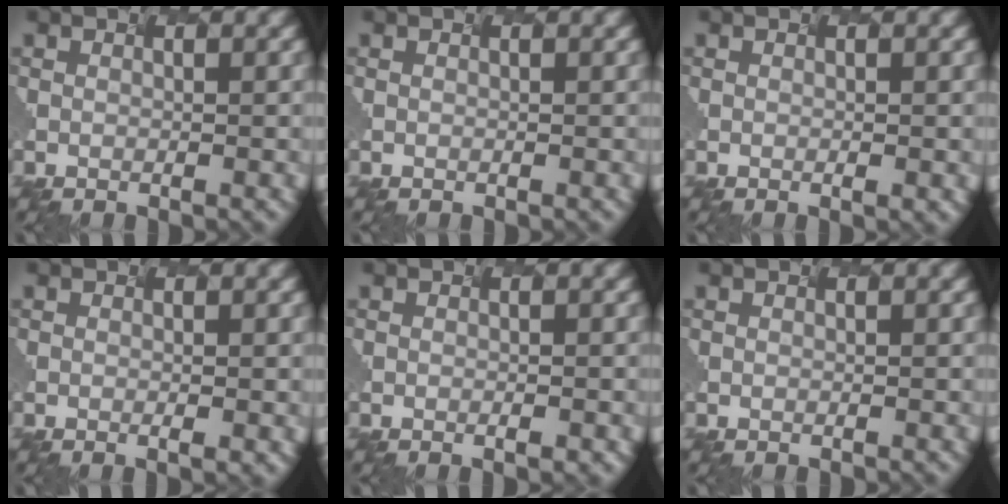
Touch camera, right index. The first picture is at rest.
{"total": 0.0}
{"total": 1.2, "force": [0.0, 0.4, 1.2], "torque": [-0.002, 0.009, 0.005]}
{"total": 1.3, "force": [-0.3, 0.2, 1.3], "torque": [-0.008, 0.003, 0.004]}
{"total": 1.5, "force": [-0.3, 0.5, 1.4], "torque": [-0.004, 0.012, 0.006]}
{"total": 0.0}